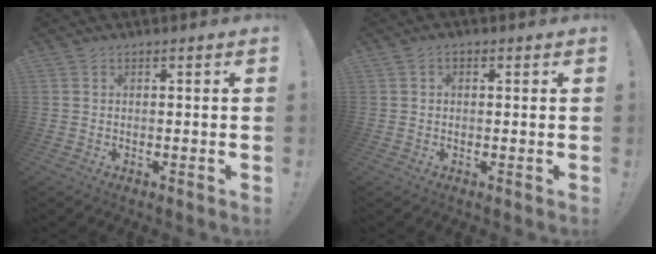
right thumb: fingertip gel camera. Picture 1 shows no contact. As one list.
[{"total": 1.4, "force": [-0.1, 1.0, 1.0], "torque": [-0.014, 0.004, -0.002]}]